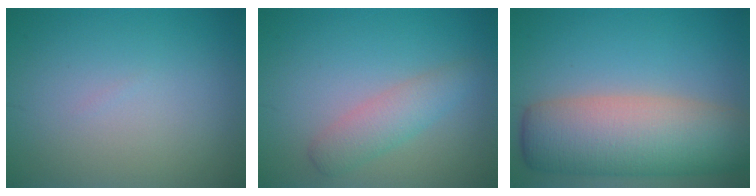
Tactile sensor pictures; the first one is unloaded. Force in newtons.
{"total": 2.8, "press": 2.8, "slide": 0.1}
{"total": 10.6, "press": 10.5, "slide": 0.5}